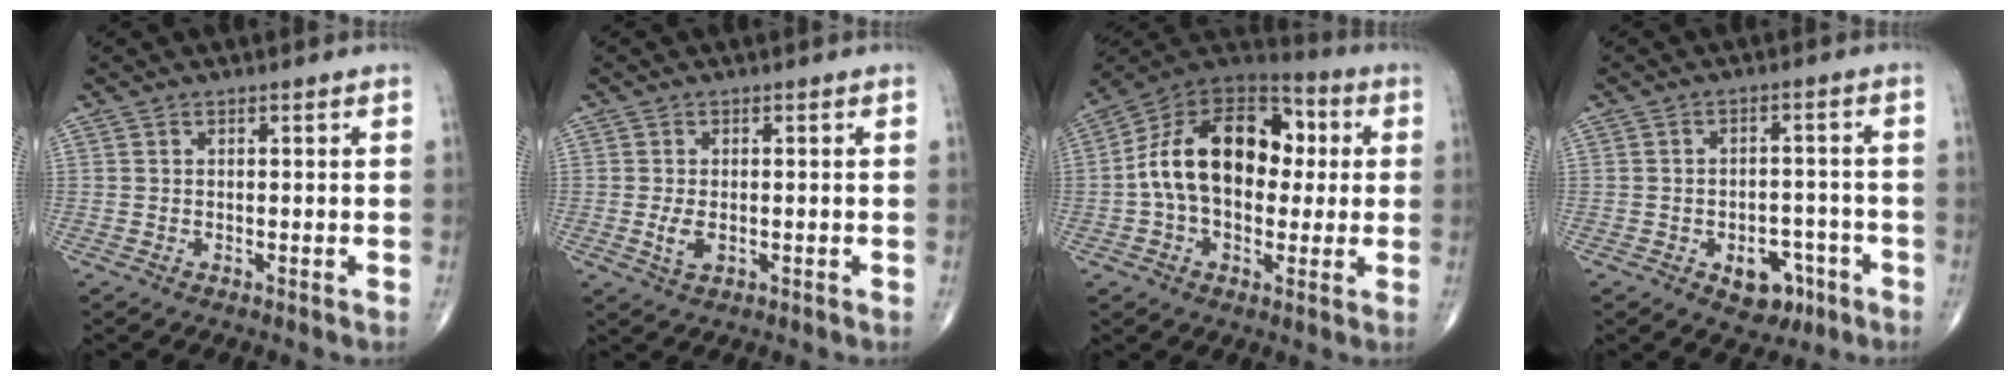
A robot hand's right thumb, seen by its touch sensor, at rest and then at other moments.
{"total": 2.9, "force": [-0.4, 1.6, 2.4], "torque": [-0.051, -0.006, -0.007]}
{"total": 20.0, "force": [1.4, 13.0, 15.1], "torque": [-0.226, 0.039, 0.014]}
{"total": 7.8, "force": [-3.7, 5.1, 4.6], "torque": [-0.028, 0.030, -0.044]}